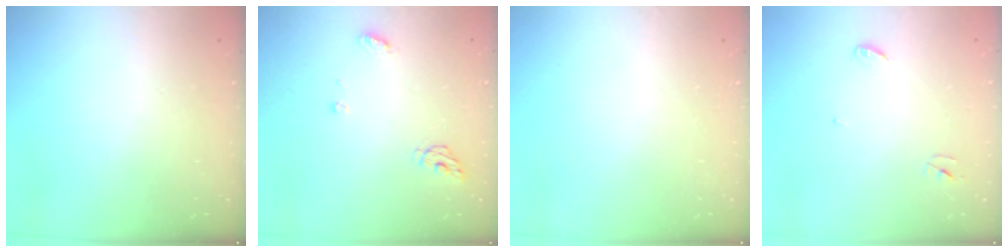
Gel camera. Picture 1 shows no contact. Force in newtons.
{"total": 6.0, "press": 6.0, "slide": 0.7}
{"total": 0.0}
{"total": 3.3, "press": 3.3, "slide": 0.3}